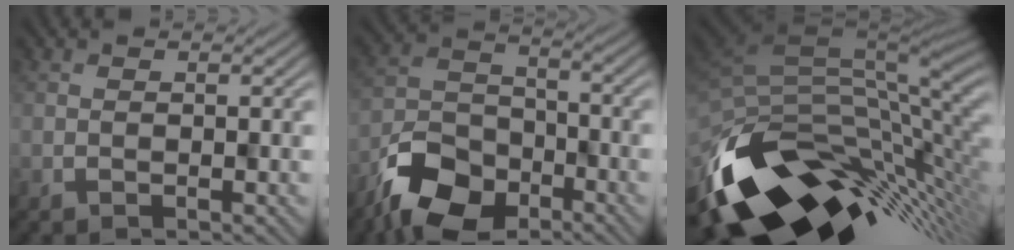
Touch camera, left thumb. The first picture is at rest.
{"total": 11.2, "force": [-8.0, 5.7, 5.5], "torque": [-0.122, -0.009, -0.159]}
{"total": 16.0, "force": [-5.2, 8.4, 12.5], "torque": [-0.256, -0.032, -0.079]}